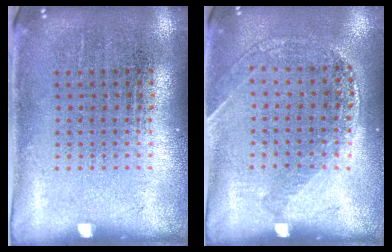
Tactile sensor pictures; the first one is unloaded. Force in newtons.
{"total": 1.1, "press": 1.1, "slide": 0.2}